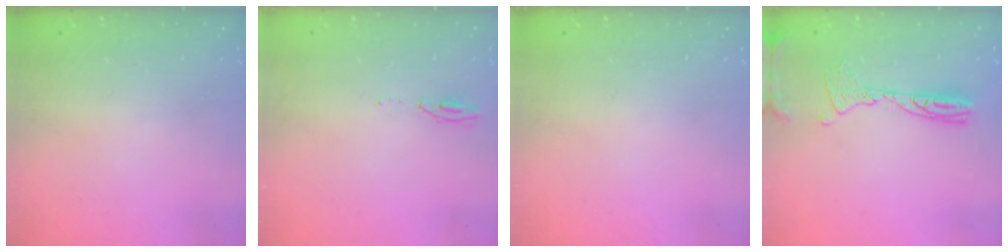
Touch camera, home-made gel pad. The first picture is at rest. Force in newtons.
{"total": 15.0, "press": 4.8, "slide": 14.3}
{"total": 0.0}
{"total": 14.6, "press": 12.8, "slide": 7.1}